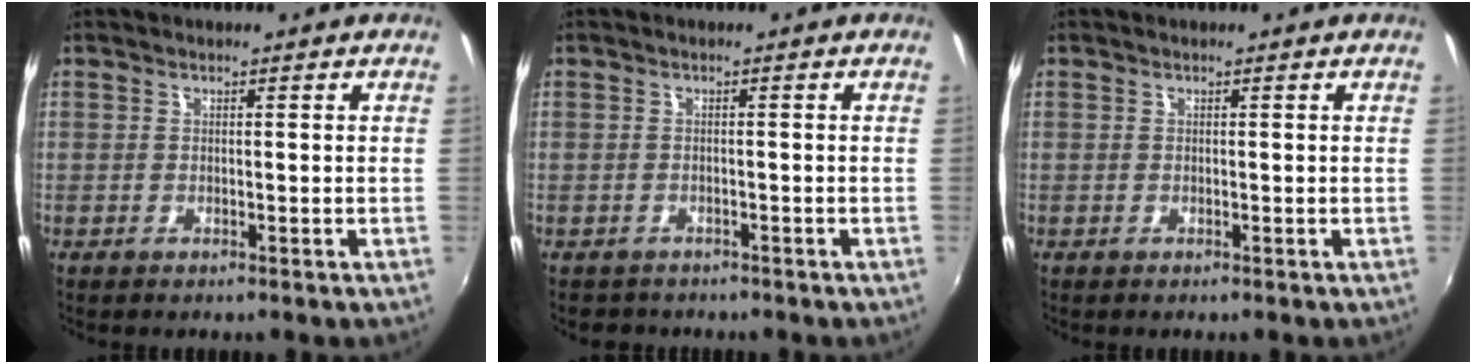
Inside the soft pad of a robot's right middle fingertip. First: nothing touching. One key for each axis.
{"total": 2.0, "fx": -1.6, "fy": 1.1, "fz": 0.0, "tx": -0.008, "ty": -0.004, "tz": -0.025}
{"total": 0.0}